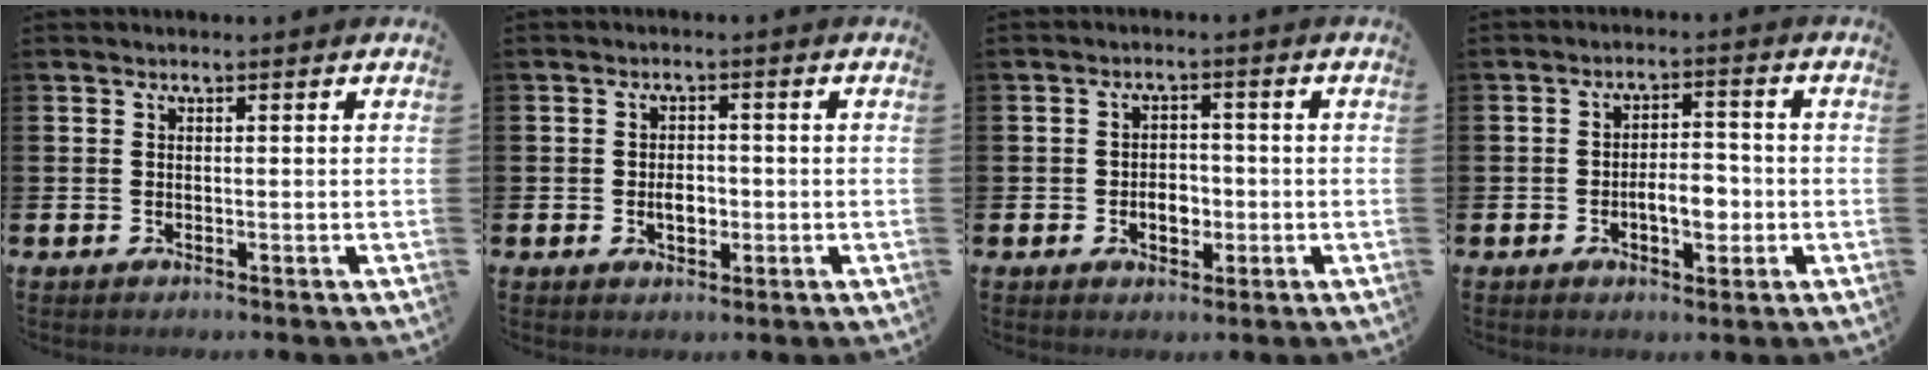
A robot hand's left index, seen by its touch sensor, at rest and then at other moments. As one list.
[{"total": 2.8, "force": [-0.7, 1.8, 2.1], "torque": [-0.023, -0.005, -0.018]}, {"total": 3.1, "force": [-0.9, 2.2, 2.1], "torque": [-0.025, -0.004, -0.023]}, {"total": 4.7, "force": [-1.4, 2.4, 3.8], "torque": [-0.060, 0.005, -0.031]}]